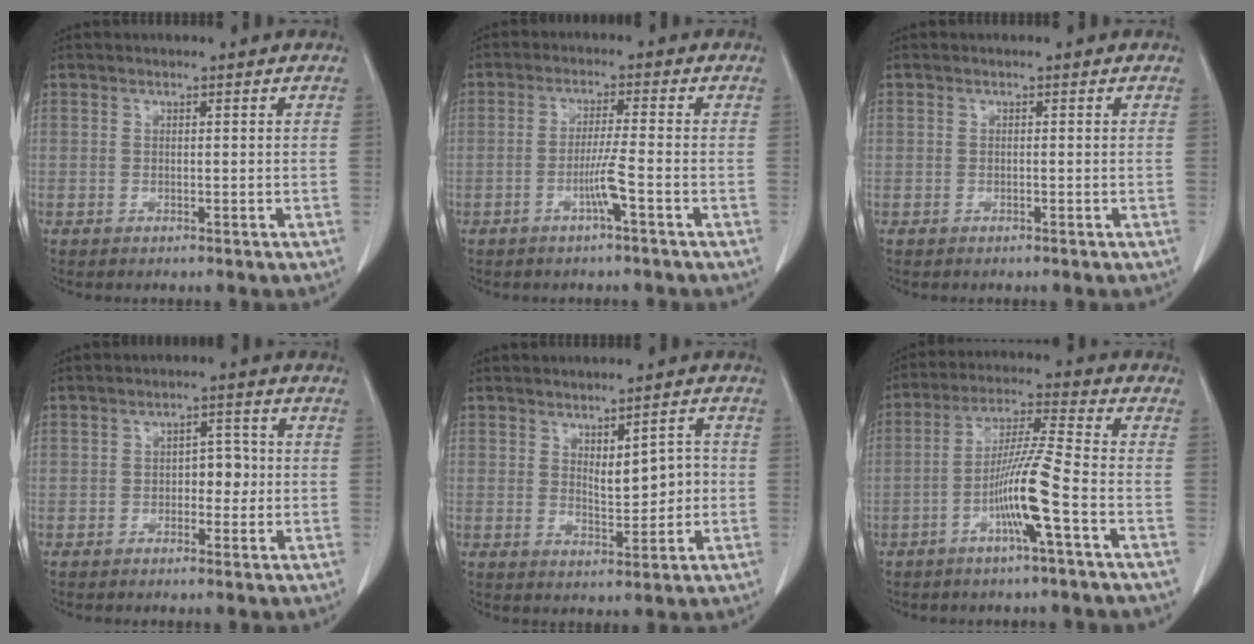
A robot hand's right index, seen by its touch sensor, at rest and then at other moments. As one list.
[{"total": 4.2, "force": [-1.7, -0.7, 3.7], "torque": [-0.071, -0.003, -0.035]}, {"total": 0.0}, {"total": 3.4, "force": [-0.4, 2.0, 2.7], "torque": [-0.031, 0.009, -0.006]}, {"total": 5.2, "force": [0.6, 2.2, 4.7], "torque": [-0.069, 0.005, 0.018]}, {"total": 9.9, "force": [-3.7, -0.8, 9.1], "torque": [-0.177, 0.001, -0.072]}]